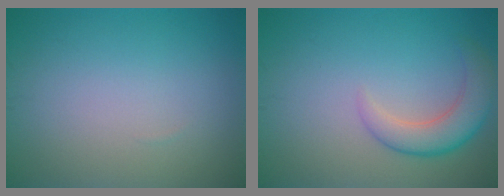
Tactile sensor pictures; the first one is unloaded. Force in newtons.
{"total": 4.0, "press": 3.9, "slide": 0.3}